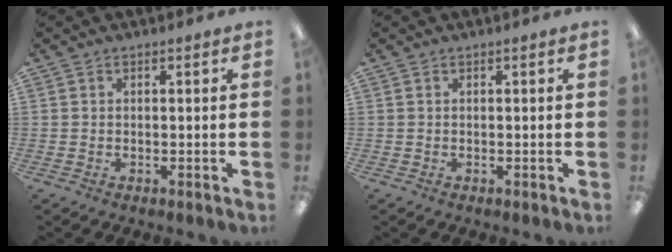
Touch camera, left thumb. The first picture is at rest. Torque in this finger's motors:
{"motor_torque": [0.00, 0.00, -0.11, 0.07, 0.00]}